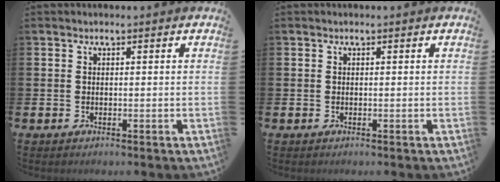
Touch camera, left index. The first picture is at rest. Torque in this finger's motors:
{"motor_torque": [-0.03, 0.00, 0.03, 0.02]}